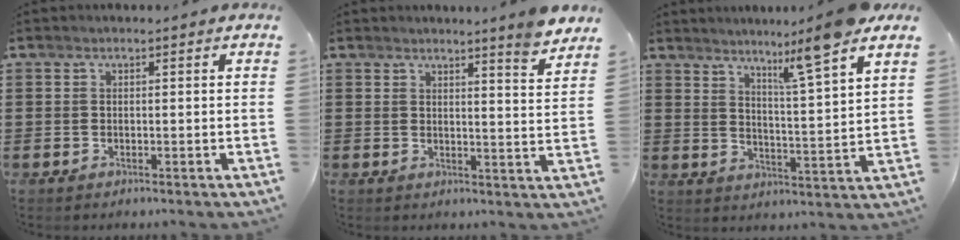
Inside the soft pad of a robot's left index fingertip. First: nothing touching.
{"total": 4.4, "force": [4.0, -1.0, 1.6], "torque": [-0.029, -0.028, 0.065]}
{"total": 8.4, "force": [6.9, -0.4, 4.8], "torque": [-0.072, -0.051, 0.108]}